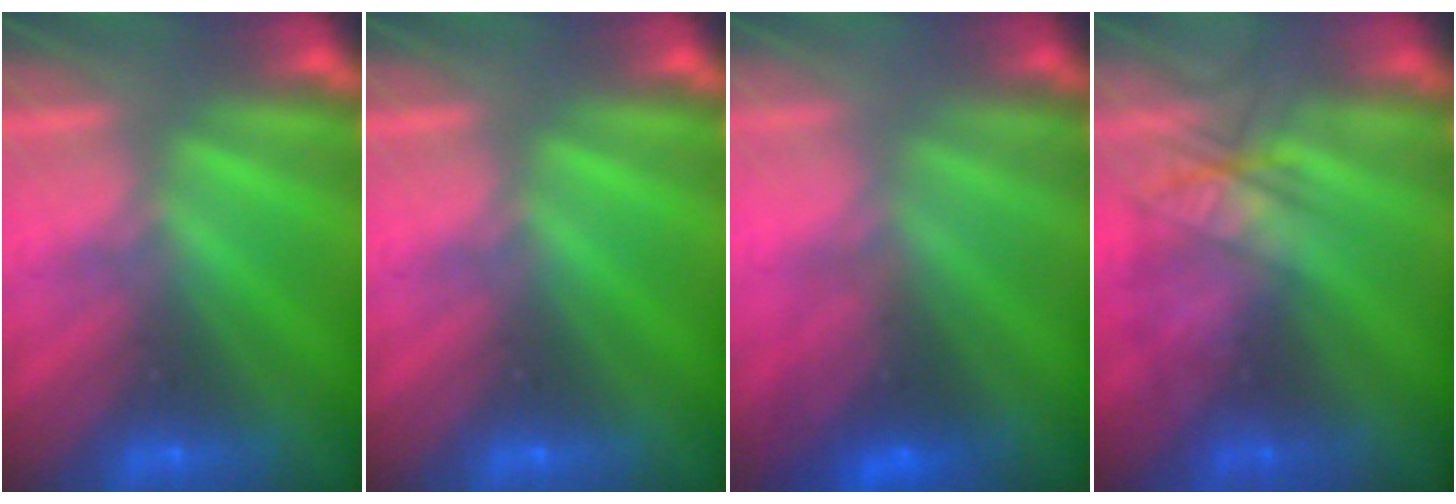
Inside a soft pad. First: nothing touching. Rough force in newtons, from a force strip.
{"total": 0.0}
{"total": 2.9}
{"total": 2.5}